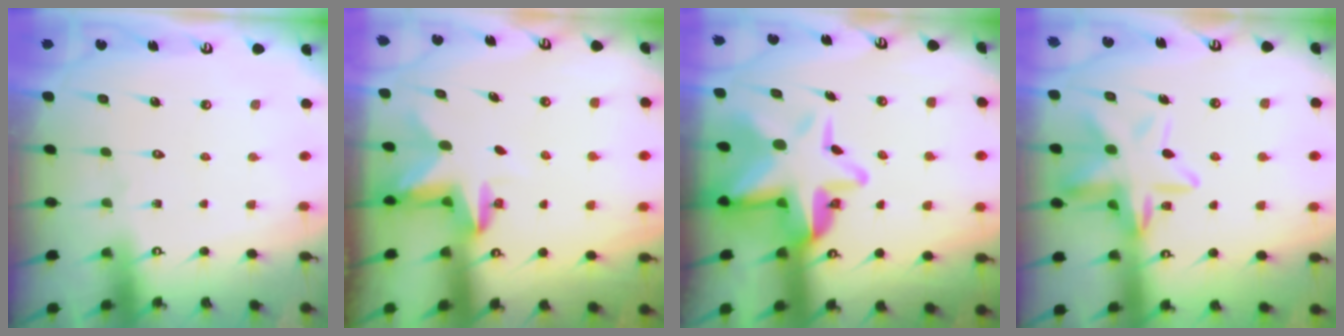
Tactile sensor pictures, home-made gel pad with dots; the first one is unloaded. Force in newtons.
{"total": 2.9, "press": 2.8, "slide": 0.6}
{"total": 13.6, "press": 13.5, "slide": 2.3}
{"total": 13.8, "press": 13.8, "slide": 1.4}